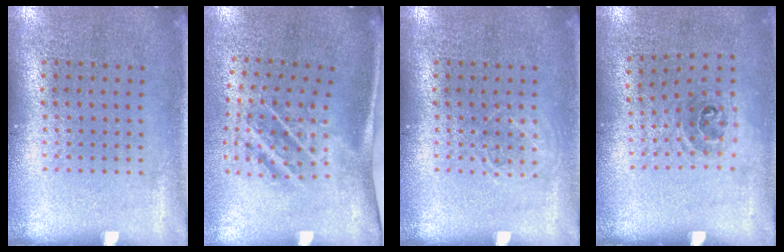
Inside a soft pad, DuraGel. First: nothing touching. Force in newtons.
{"total": 2.0, "press": 1.2, "slide": 1.6}
{"total": 1.0, "press": 1.0, "slide": 0.1}
{"total": 1.0, "press": 0.7, "slide": 0.8}